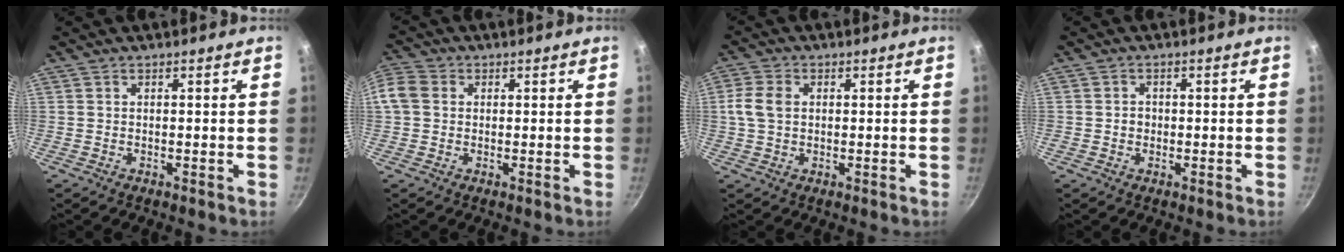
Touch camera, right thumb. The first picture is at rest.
{"total": 7.3, "force": [0.8, 6.1, 3.9], "torque": [-0.086, 0.016, 0.000]}
{"total": 5.3, "force": [0.6, 3.8, 3.6], "torque": [-0.069, 0.009, 0.009]}
{"total": 1.7, "force": [-0.3, 1.6, 0.6], "torque": [-0.001, 0.004, -0.006]}